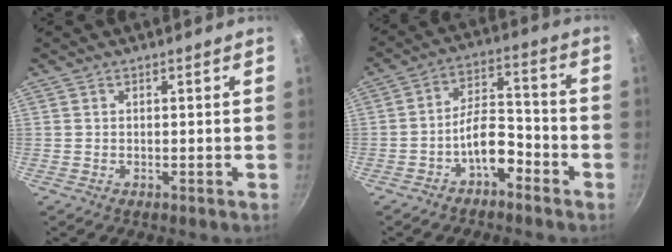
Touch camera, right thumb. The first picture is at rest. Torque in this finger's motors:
{"motor_torque": [3.39, 1.62, 1.45, -1.32, 0.70]}